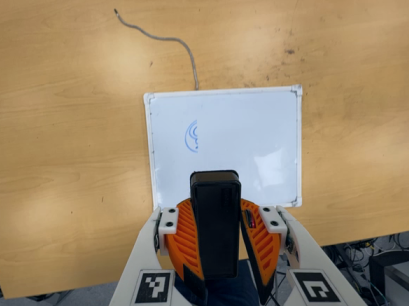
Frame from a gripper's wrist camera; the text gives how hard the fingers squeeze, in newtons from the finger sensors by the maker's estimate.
{"total": 10.4, "left": 9.5, "right": 11.4}